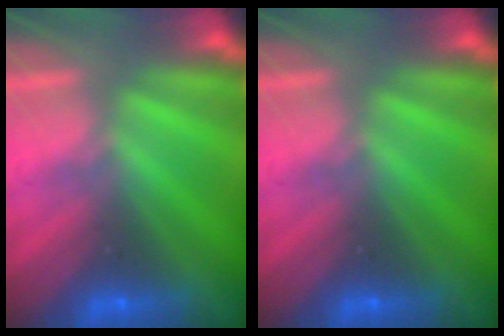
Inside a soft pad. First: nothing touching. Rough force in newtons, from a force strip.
{"total": 0.0}